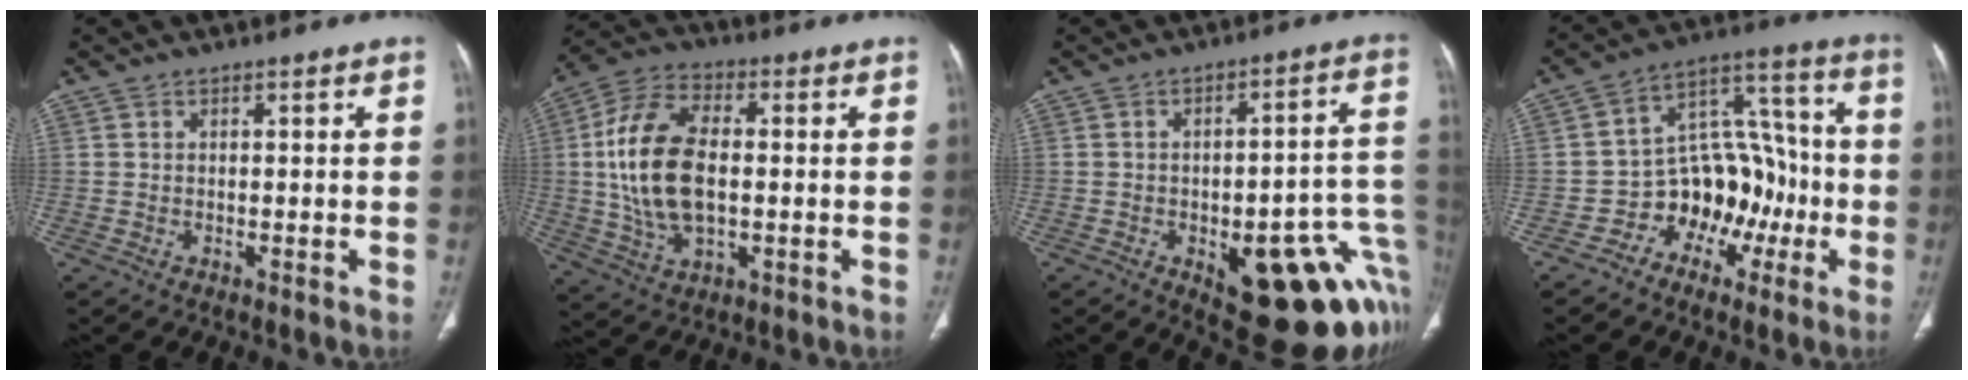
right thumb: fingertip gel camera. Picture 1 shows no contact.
{"total": 16.9, "force": [0.2, 9.5, 14.0], "torque": [-0.275, 0.015, 0.007]}
{"total": 24.0, "force": [-7.5, 9.1, 20.9], "torque": [-0.190, 0.034, -0.074]}
{"total": 14.1, "force": [-5.0, 10.3, 8.2], "torque": [-0.066, 0.077, -0.081]}